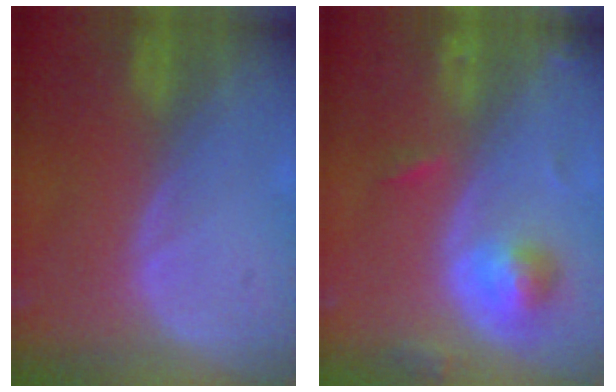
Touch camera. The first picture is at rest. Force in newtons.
{"total": 5.5, "press": 4.9, "slide": 2.3}